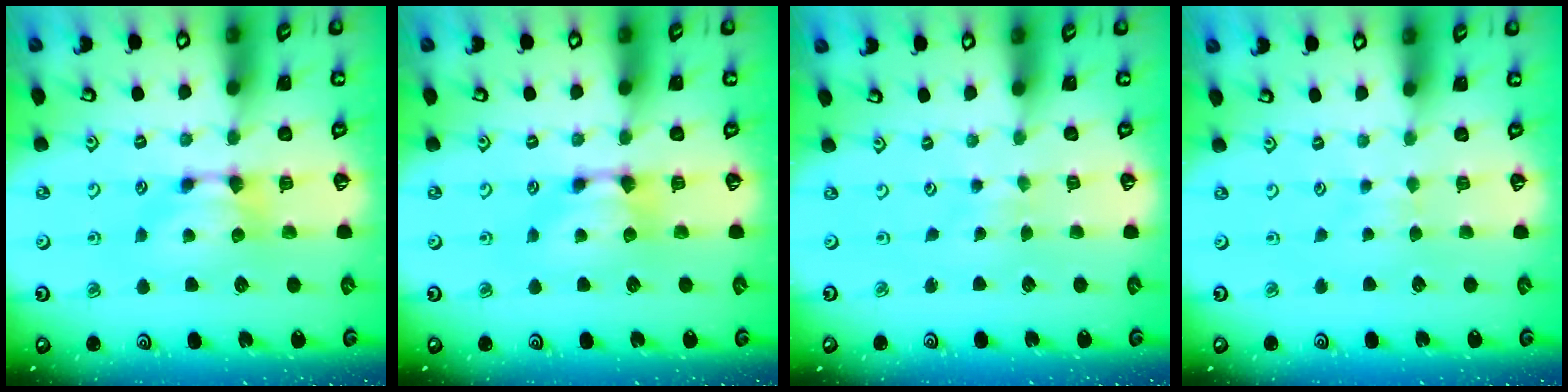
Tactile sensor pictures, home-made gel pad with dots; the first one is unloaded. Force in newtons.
{"total": 0.6, "press": 0.0, "slide": 0.6}
{"total": 4.5, "press": 4.5, "slide": 0.2}
{"total": 2.6, "press": 2.6, "slide": 0.4}